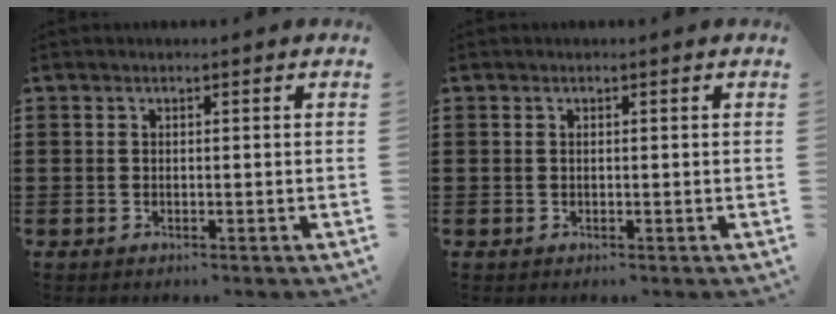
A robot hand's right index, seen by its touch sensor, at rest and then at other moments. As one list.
[{"total": 0.0}]